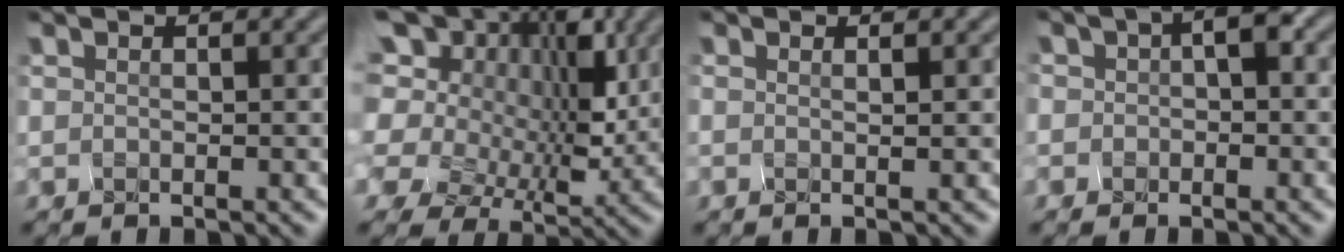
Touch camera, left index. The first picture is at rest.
{"total": 14.8, "force": [5.6, 10.7, 8.5], "torque": [-0.198, 0.058, 0.101]}
{"total": 0.6, "force": [-0.1, 0.1, 0.6], "torque": [-0.006, 0.005, -0.008]}
{"total": 2.0, "force": [-0.4, 1.2, 1.5], "torque": [-0.032, 0.006, 0.006]}